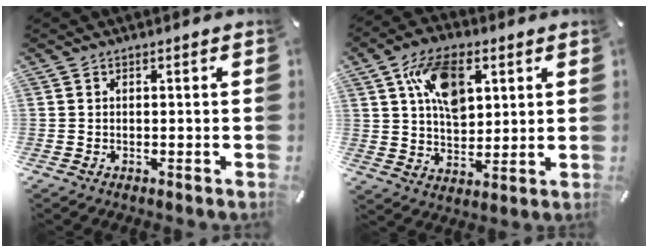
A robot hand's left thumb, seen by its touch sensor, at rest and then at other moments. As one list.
[{"total": 13.3, "force": [4.8, 8.5, 8.9], "torque": [-0.151, 0.000, 0.087]}]